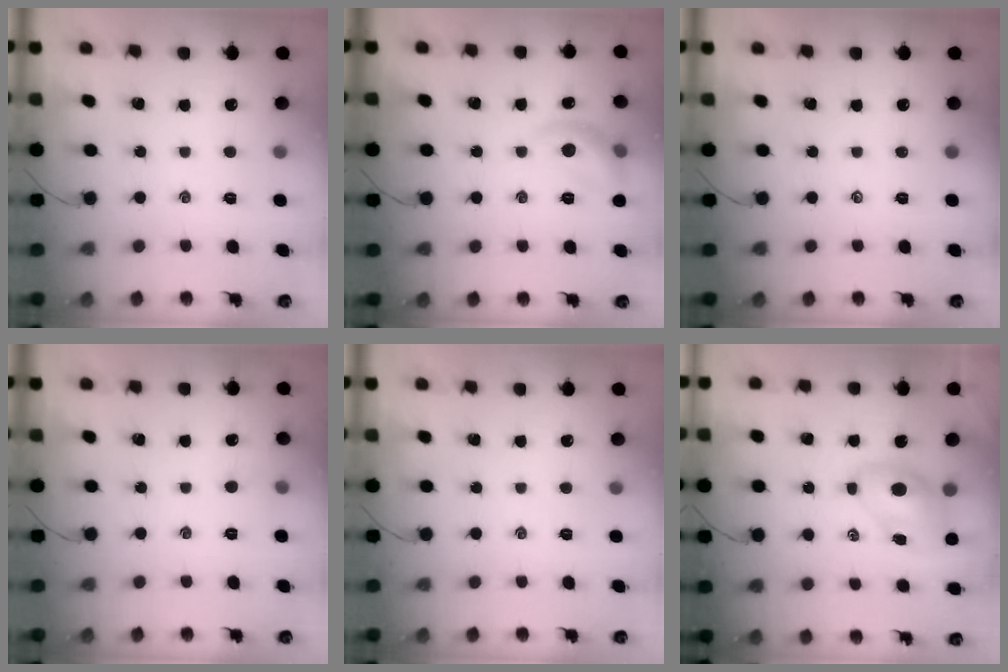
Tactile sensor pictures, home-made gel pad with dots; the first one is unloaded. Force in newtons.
{"total": 10.1, "press": 10.1, "slide": 0.2}
{"total": 0.0}
{"total": 2.6, "press": 2.4, "slide": 0.8}
{"total": 0.0}
{"total": 7.2, "press": 7.1, "slide": 1.3}